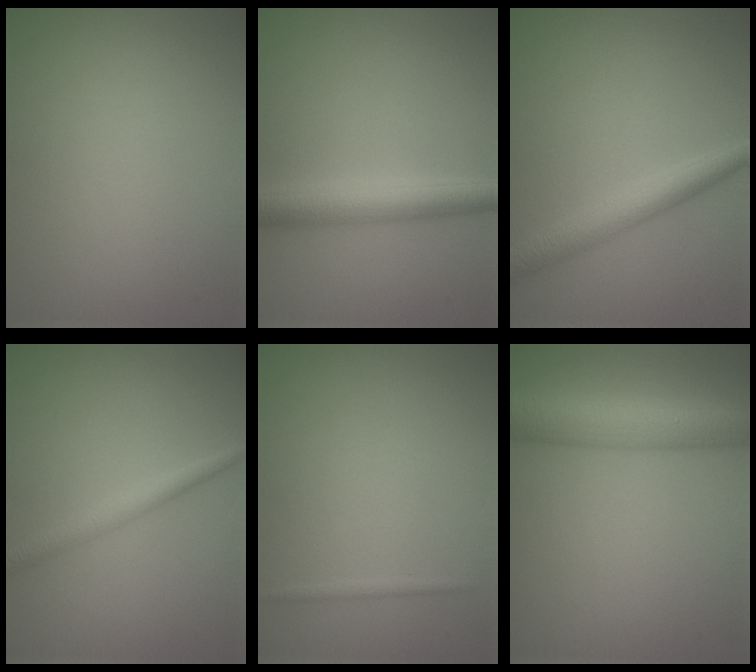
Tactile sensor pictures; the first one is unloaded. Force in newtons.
{"total": 4.4, "press": 4.4, "slide": 0.1}
{"total": 3.6, "press": 3.6, "slide": 0.1}
{"total": 2.1, "press": 2.1, "slide": 0.0}
{"total": 0.6, "press": 0.6, "slide": 0.0}
{"total": 7.3, "press": 7.3, "slide": 0.2}